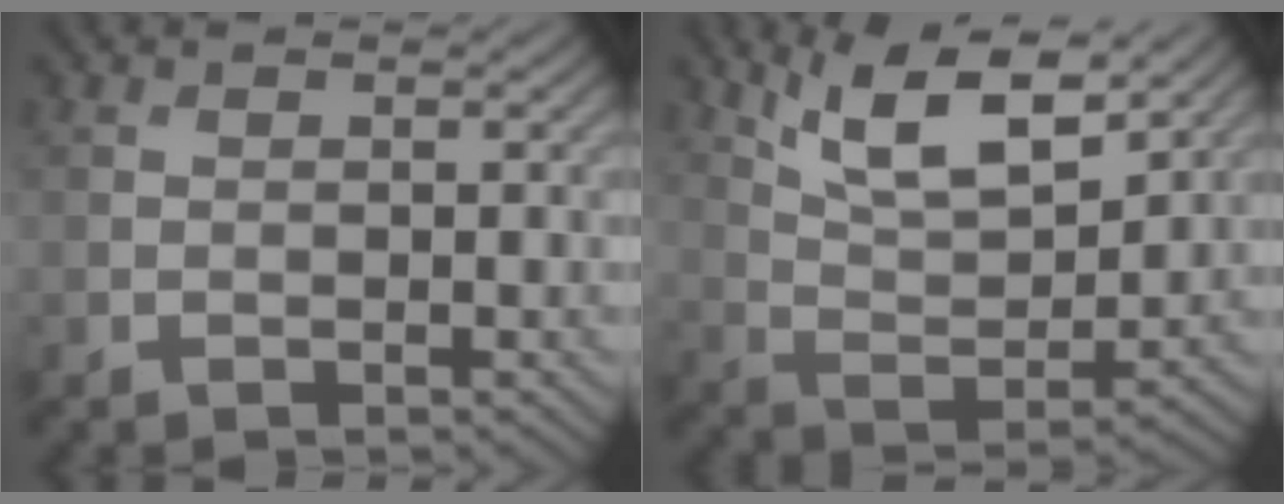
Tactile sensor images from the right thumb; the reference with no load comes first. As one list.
[{"total": 12.3, "force": [8.3, 4.1, 8.1], "torque": [-0.153, 0.002, 0.138]}]